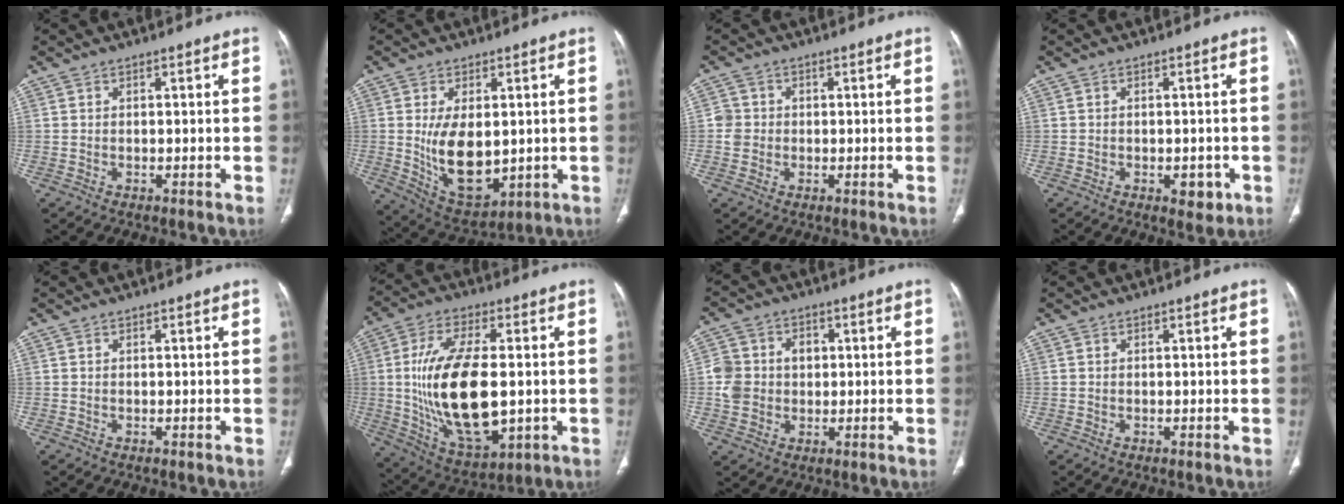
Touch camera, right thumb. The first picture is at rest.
{"total": 12.8, "force": [0.0, 7.2, 10.7], "torque": [-0.166, -0.018, 0.026]}
{"total": 3.0, "force": [-0.1, 3.0, 0.7], "torque": [0.004, 0.007, -0.004]}
{"total": 3.6, "force": [-1.3, 2.0, 2.7], "torque": [-0.022, 0.002, -0.009]}
{"total": 0.0}
{"total": 21.3, "force": [-0.5, 10.2, 18.7], "torque": [-0.344, -0.010, 0.007]}
{"total": 8.8, "force": [0.5, 7.7, 4.3], "torque": [-0.055, 0.014, 0.007]}
{"total": 0.0}